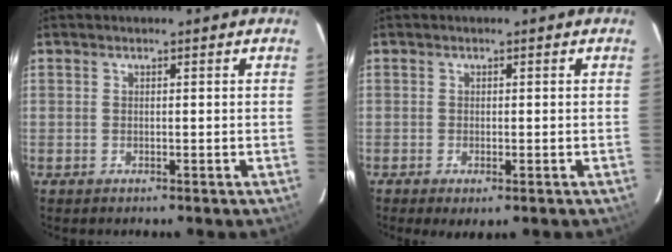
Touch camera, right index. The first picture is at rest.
{"total": 1.4, "force": [0.0, 0.7, 1.2], "torque": [-0.024, -0.005, -0.001]}